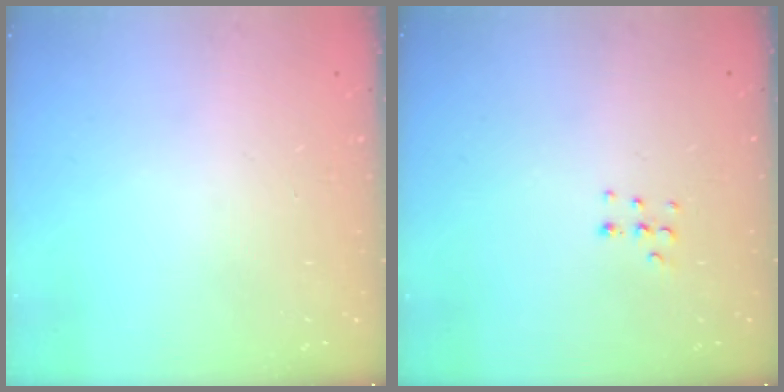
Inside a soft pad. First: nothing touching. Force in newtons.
{"total": 3.9, "press": 3.8, "slide": 1.0}